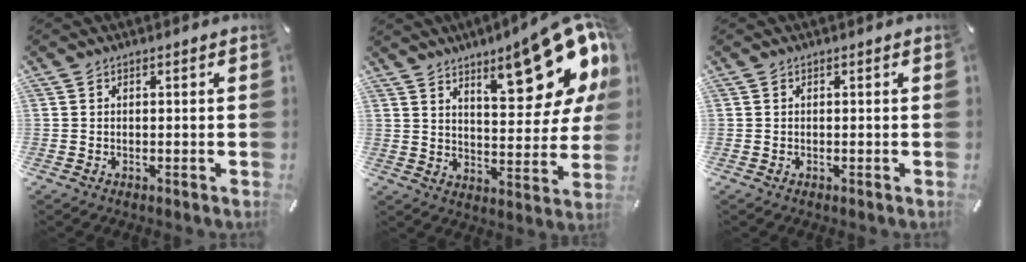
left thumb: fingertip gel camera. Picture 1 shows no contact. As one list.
[{"total": 20.7, "force": [13.7, 6.7, 14.0], "torque": [-0.178, -0.099, 0.219]}, {"total": 0.0}]